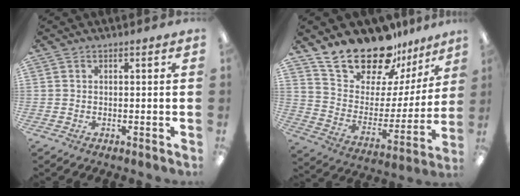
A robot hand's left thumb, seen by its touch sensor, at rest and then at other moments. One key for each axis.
{"total": 20.2, "fx": 18.1, "fy": 7.3, "fz": 5.4, "tx": -0.111, "ty": -0.151, "tz": 0.325}